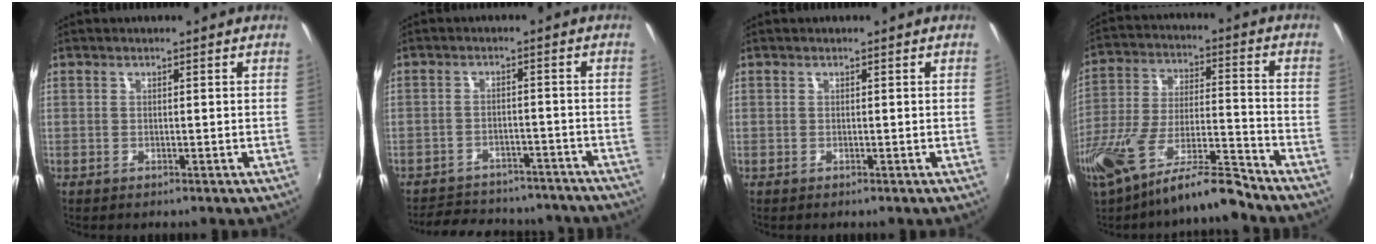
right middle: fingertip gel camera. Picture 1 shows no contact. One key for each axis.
{"total": 18.0, "fx": -15.8, "fy": 6.2, "fz": 6.1, "tx": -0.131, "ty": 0.017, "tz": -0.196}
{"total": 0.0}
{"total": 14.1, "fx": -11.2, "fy": 1.8, "fz": 8.4, "tx": -0.167, "ty": -0.013, "tz": -0.203}